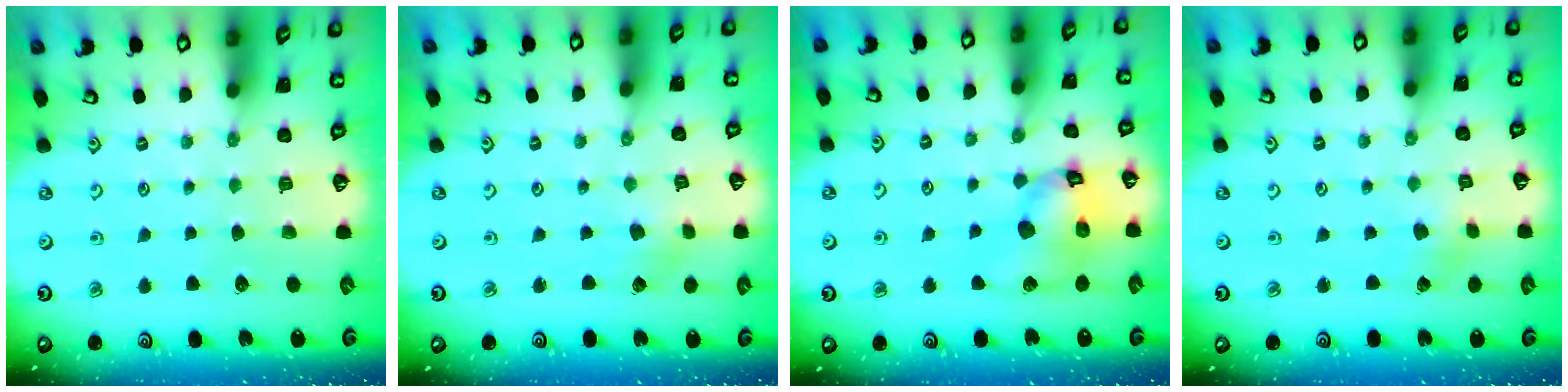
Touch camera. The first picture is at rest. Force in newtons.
{"total": 2.3, "press": 2.3, "slide": 0.3}
{"total": 14.4, "press": 14.3, "slide": 1.6}
{"total": 2.1, "press": 2.1, "slide": 0.3}